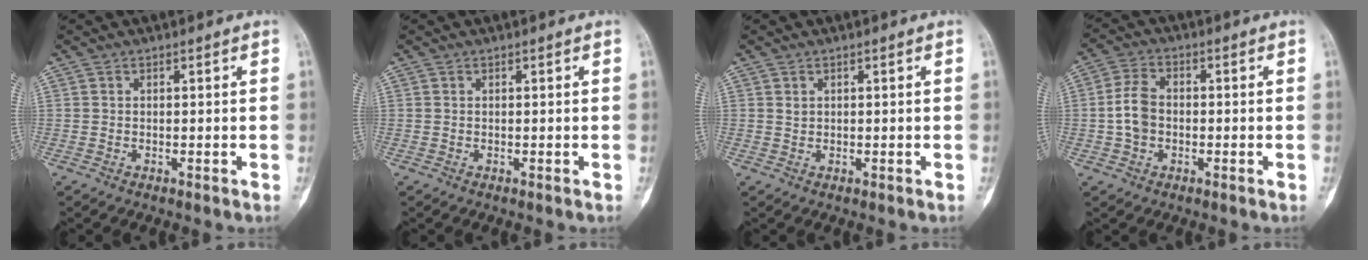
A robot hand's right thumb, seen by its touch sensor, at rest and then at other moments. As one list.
[{"total": 0.0}, {"total": 0.9, "force": [0.4, 0.7, 0.4], "torque": [0.001, -0.002, 0.009]}, {"total": 5.8, "force": [-0.7, 4.2, 3.8], "torque": [-0.074, 0.020, -0.020]}]